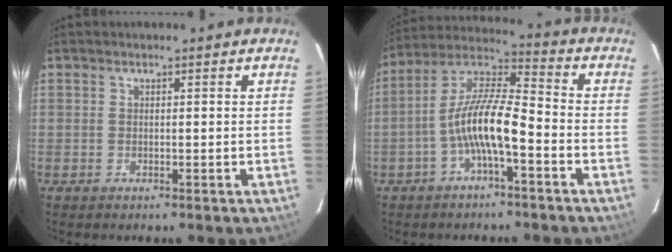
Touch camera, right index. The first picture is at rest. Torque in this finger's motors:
{"motor_torque": [1.49, -0.65, 0.96, 0.21]}